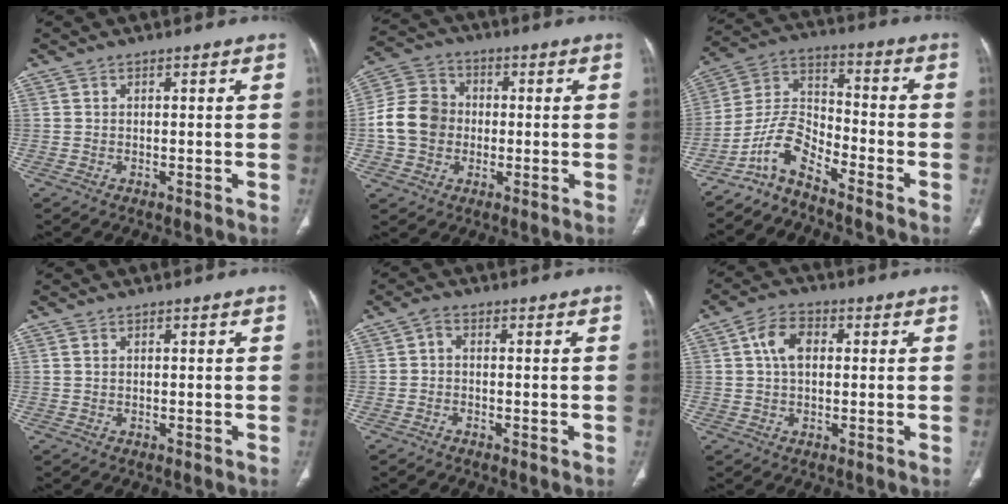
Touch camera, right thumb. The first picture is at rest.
{"total": 10.7, "force": [-0.9, 9.3, 5.3], "torque": [-0.084, 0.029, -0.024]}
{"total": 8.5, "force": [-6.8, 2.9, 4.2], "torque": [-0.091, 0.076, -0.142]}
{"total": 0.6, "force": [0.3, 0.4, 0.4], "torque": [-0.012, 0.003, 0.008]}
{"total": 1.9, "force": [-0.3, 1.2, 1.4], "torque": [-0.021, 0.006, -0.012]}
{"total": 6.4, "force": [1.3, 4.2, 4.7], "torque": [-0.082, 0.012, 0.020]}